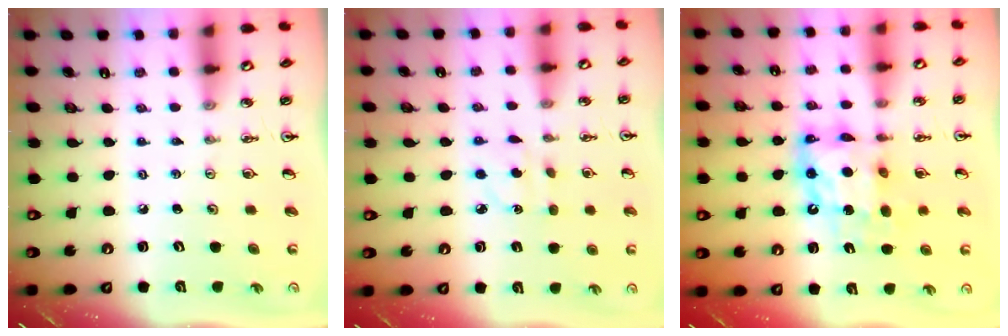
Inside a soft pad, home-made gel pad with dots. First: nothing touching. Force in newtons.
{"total": 3.5, "press": 3.4, "slide": 0.8}
{"total": 11.7, "press": 11.6, "slide": 1.1}